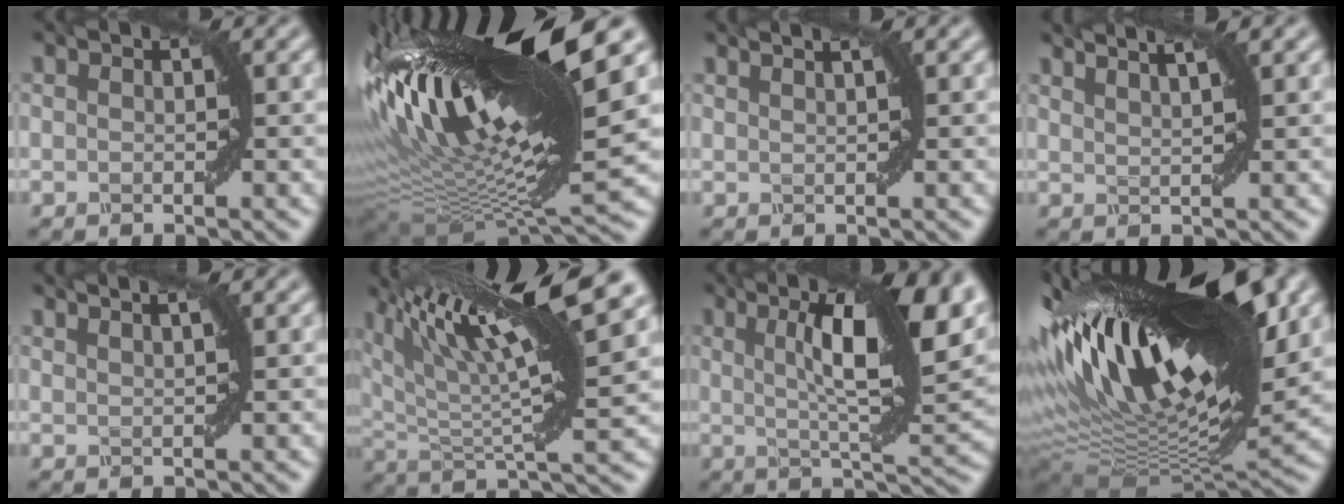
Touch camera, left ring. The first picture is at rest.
{"total": 18.2, "force": [5.6, 5.8, 16.3], "torque": [-0.325, 0.011, 0.097]}
{"total": 2.4, "force": [1.6, 0.9, 1.5], "torque": [-0.003, 0.005, -0.004]}
{"total": 4.6, "force": [3.5, 1.4, 2.6], "torque": [-0.025, 0.020, 0.023]}
{"total": 3.2, "force": [2.3, 1.2, 2.0], "torque": [-0.010, 0.015, 0.003]}
{"total": 14.7, "force": [7.9, 3.5, 11.9], "torque": [-0.204, 0.022, 0.139]}
{"total": 11.8, "force": [3.7, 2.6, 10.9], "torque": [-0.151, 0.012, 0.060]}
{"total": 19.2, "force": [5.7, 8.0, 16.5], "torque": [-0.294, 0.026, 0.085]}